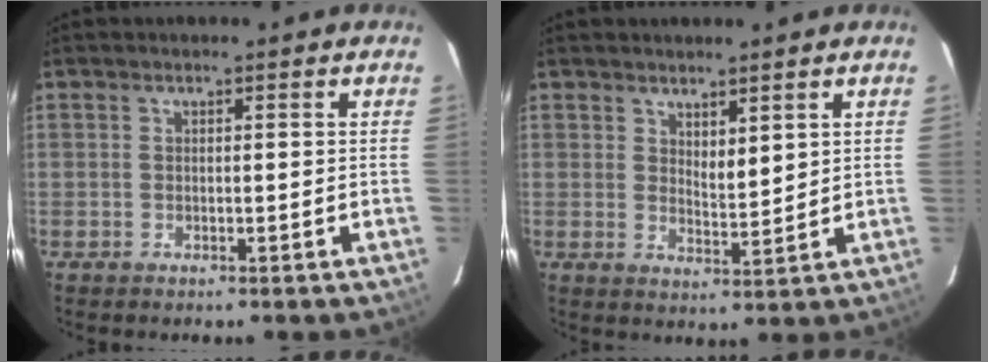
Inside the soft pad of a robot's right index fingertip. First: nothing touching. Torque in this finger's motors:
{"motor_torque": [0.07, 0.13, 0.03, 0.01]}